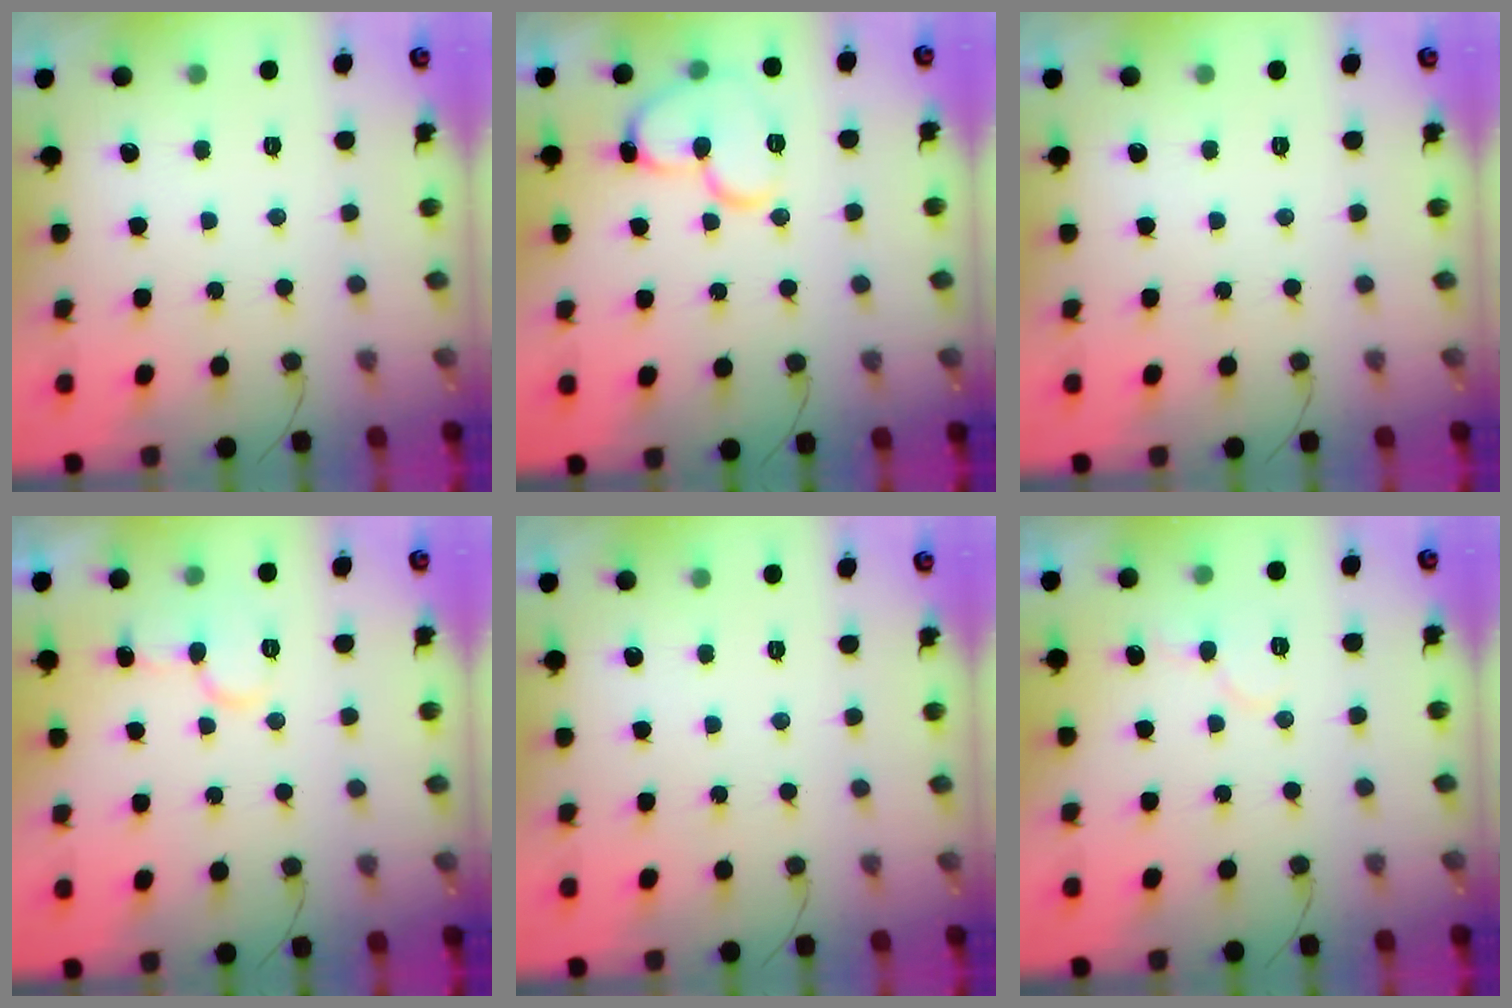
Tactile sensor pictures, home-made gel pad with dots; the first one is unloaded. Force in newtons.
{"total": 12.5, "press": 12.4, "slide": 1.9}
{"total": 0.0}
{"total": 9.1, "press": 9.0, "slide": 0.8}
{"total": 0.0}
{"total": 5.4, "press": 5.3, "slide": 0.5}